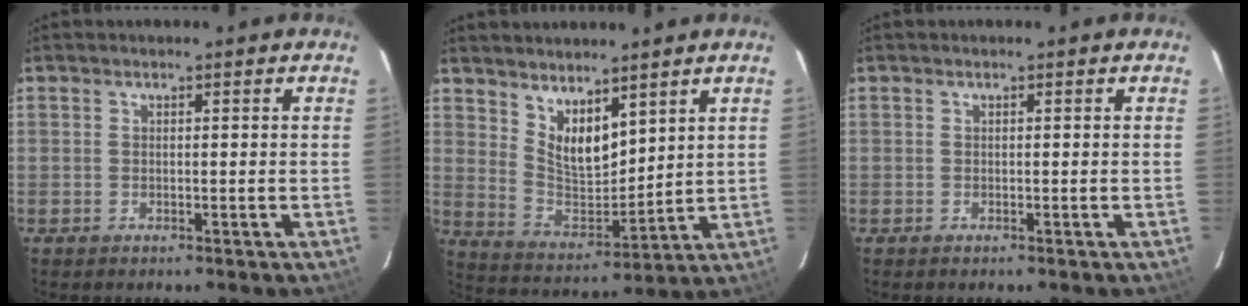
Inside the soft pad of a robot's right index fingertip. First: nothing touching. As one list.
[{"total": 9.6, "force": [6.2, 4.4, 5.8], "torque": [-0.098, -0.010, 0.129]}, {"total": 0.0}]